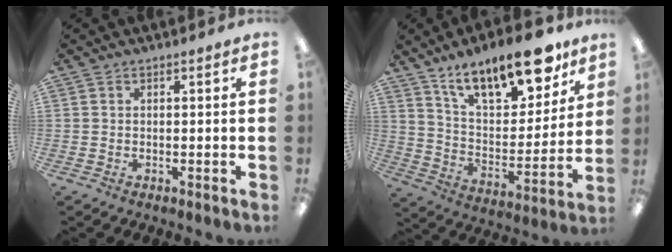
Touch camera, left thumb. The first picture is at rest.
{"total": 20.0, "force": [14.2, 7.9, 11.5], "torque": [-0.174, -0.084, 0.241]}